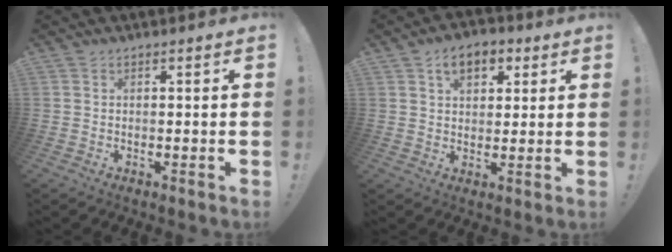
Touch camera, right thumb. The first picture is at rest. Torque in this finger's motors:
{"motor_torque": [-0.05, 0.72, 0.54, 0.24, 0.00]}